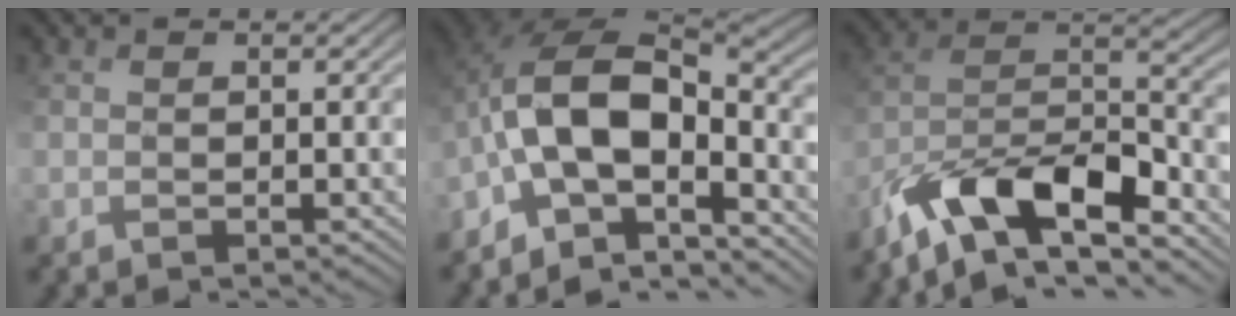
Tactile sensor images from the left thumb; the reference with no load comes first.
{"total": 12.4, "force": [-4.6, 5.9, 9.9], "torque": [-0.183, -0.001, -0.103]}
{"total": 13.1, "force": [-8.9, 4.5, 8.5], "torque": [-0.154, -0.001, -0.181]}